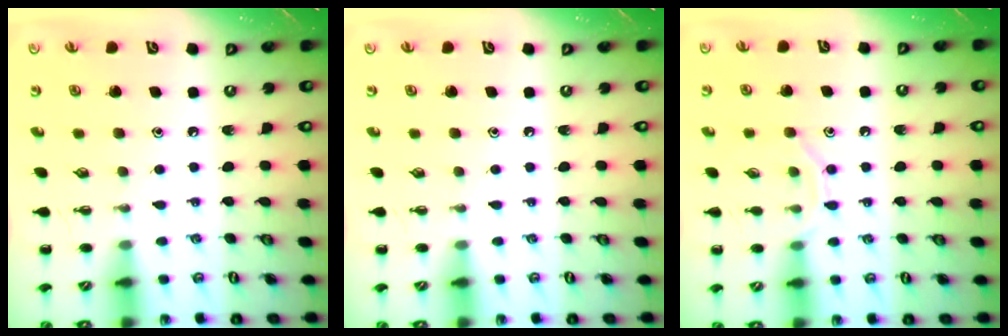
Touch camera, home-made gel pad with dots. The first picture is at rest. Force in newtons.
{"total": 0.0}
{"total": 7.5, "press": 7.5, "slide": 1.0}